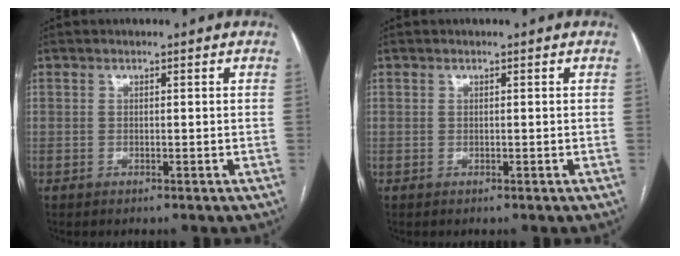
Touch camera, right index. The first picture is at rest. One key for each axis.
{"total": 0.0}